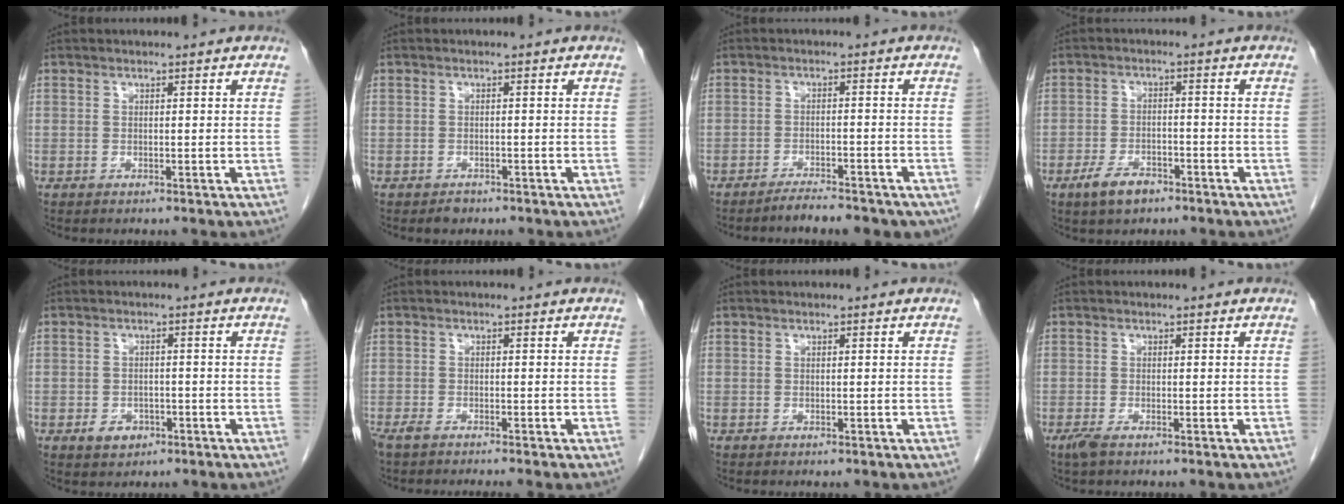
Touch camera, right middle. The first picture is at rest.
{"total": 1.5, "force": [-1.1, 0.9, 0.3], "torque": [-0.010, 0.001, -0.014]}
{"total": 6.6, "force": [-5.6, 1.7, 3.1], "torque": [-0.039, 0.000, -0.076]}
{"total": 4.7, "force": [-3.1, 2.2, 2.8], "torque": [-0.059, 0.001, -0.051]}
{"total": 3.0, "force": [-1.5, 2.2, 1.4], "torque": [-0.020, 0.004, -0.014]}
{"total": 3.9, "force": [-3.3, 0.2, 2.0], "torque": [-0.032, -0.007, -0.053]}
{"total": 0.0}
{"total": 1.8, "force": [-1.2, 0.4, 1.2], "torque": [-0.031, -0.006, -0.022]}